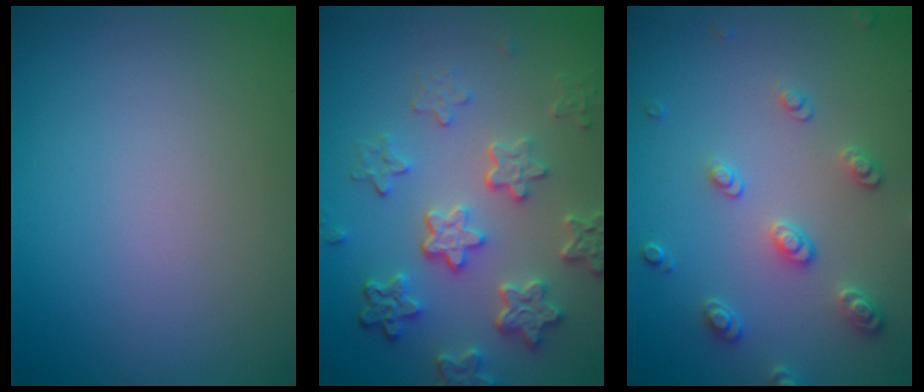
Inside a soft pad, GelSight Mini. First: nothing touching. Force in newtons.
{"total": 5.9, "press": 4.5, "slide": 3.9}
{"total": 2.6, "press": 2.6, "slide": 0.2}